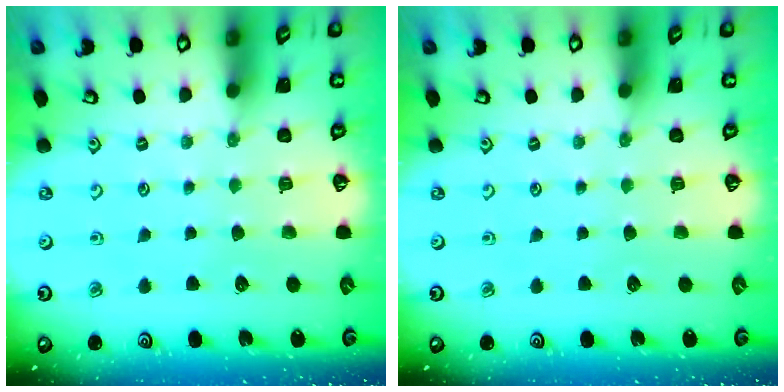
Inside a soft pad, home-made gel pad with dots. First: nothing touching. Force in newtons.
{"total": 0.0}